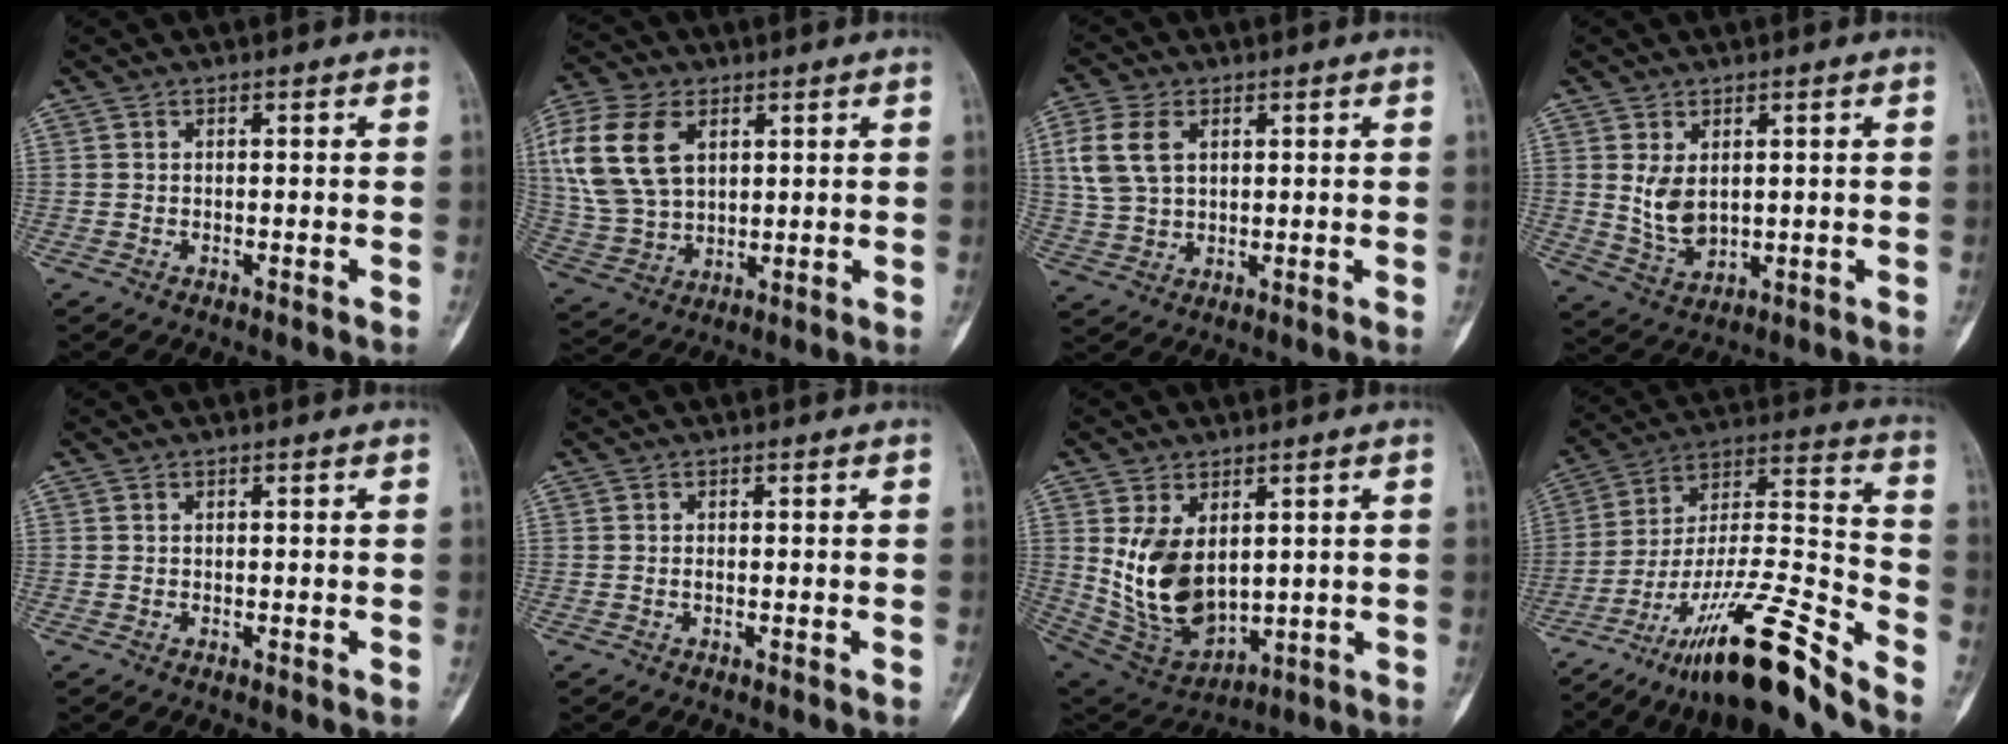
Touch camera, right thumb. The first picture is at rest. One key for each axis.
{"total": 16.9, "fx": 5.3, "fy": 11.1, "fz": 11.6, "tx": -0.241, "ty": -0.005, "tz": 0.109}
{"total": 9.1, "fx": 2.8, "fy": 6.1, "fz": 6.1, "tx": -0.127, "ty": 0.001, "tz": 0.060}
{"total": 6.1, "fx": 1.2, "fy": 3.9, "fz": 4.5, "tx": -0.074, "ty": -0.016, "tz": 0.038}
{"total": 0.0}
{"total": 0.8, "fx": -0.1, "fy": 0.4, "fz": 0.7, "tx": -0.017, "ty": -0.001, "tz": -0.002}
{"total": 13.9, "fx": 2.2, "fy": 8.8, "fz": 10.5, "tx": -0.172, "ty": -0.018, "tz": 0.070}
{"total": 22.8, "fx": -16.6, "fy": 3.4, "fz": 15.3, "tx": -0.278, "ty": 0.088, "tz": -0.288}